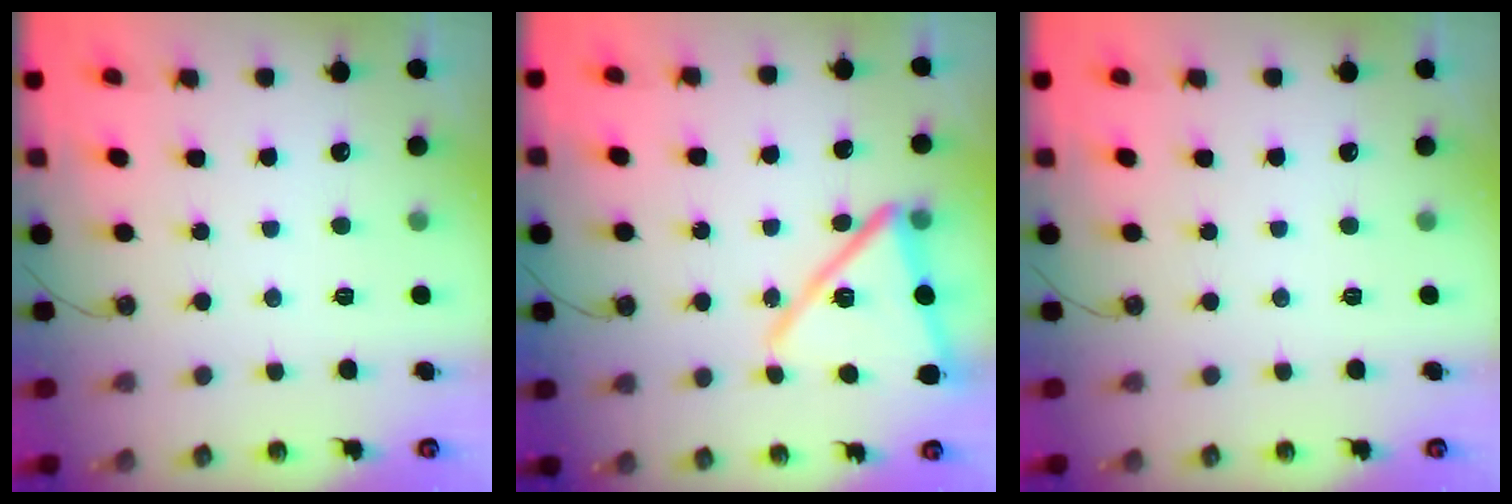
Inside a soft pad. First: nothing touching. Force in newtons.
{"total": 16.7, "press": 16.6, "slide": 1.2}
{"total": 0.0}